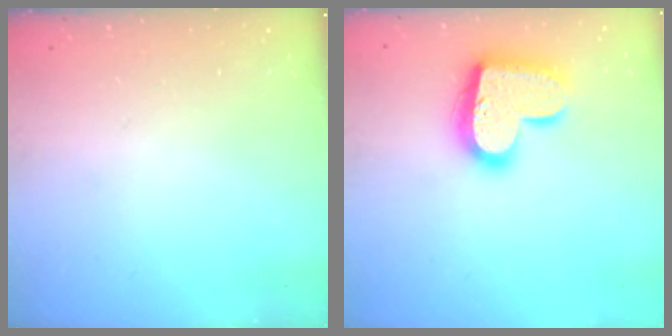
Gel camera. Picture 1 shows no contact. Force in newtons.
{"total": 20.0, "press": 20.0, "slide": 1.2}